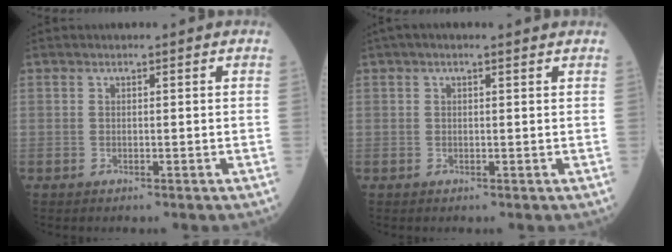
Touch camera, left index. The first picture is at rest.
{"total": 2.6, "force": [1.9, 0.4, 1.7], "torque": [-0.031, 0.027, 0.027]}